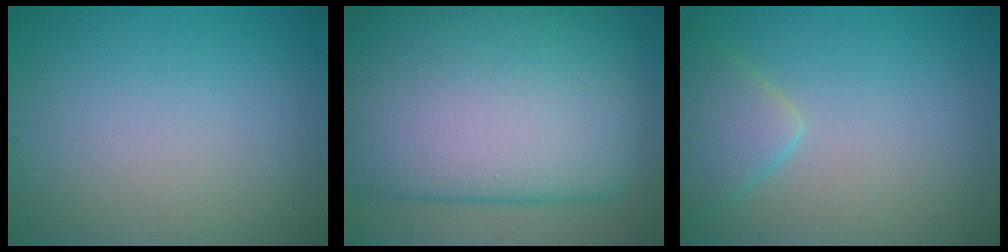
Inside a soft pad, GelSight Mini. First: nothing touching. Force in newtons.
{"total": 20.7, "press": 20.7, "slide": 0.9}
{"total": 3.3, "press": 3.3, "slide": 0.3}